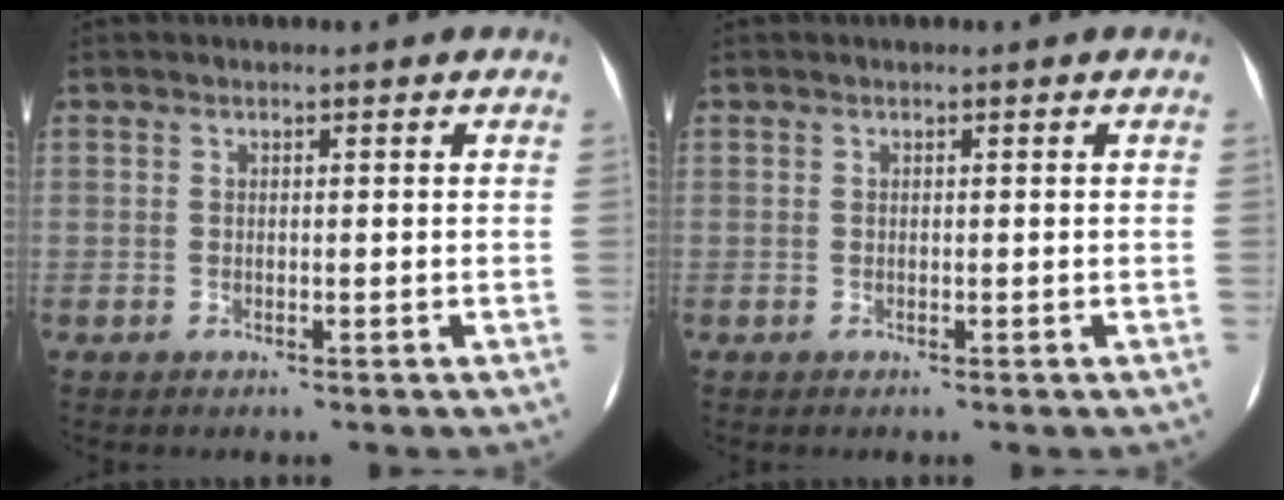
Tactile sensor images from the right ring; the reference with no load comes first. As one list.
[{"total": 0.0}]